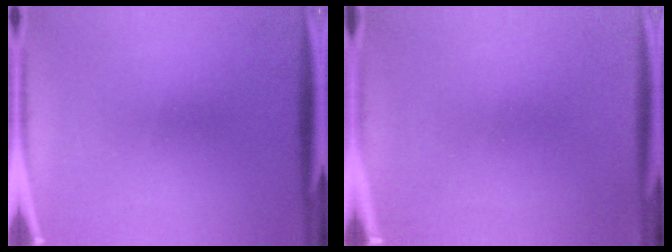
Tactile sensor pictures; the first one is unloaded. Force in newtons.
{"total": 1.1}